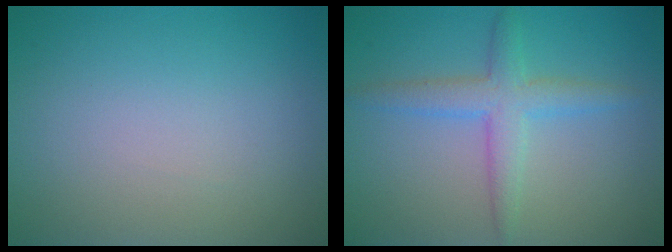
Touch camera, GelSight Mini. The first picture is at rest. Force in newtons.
{"total": 3.3, "press": 3.3, "slide": 0.1}